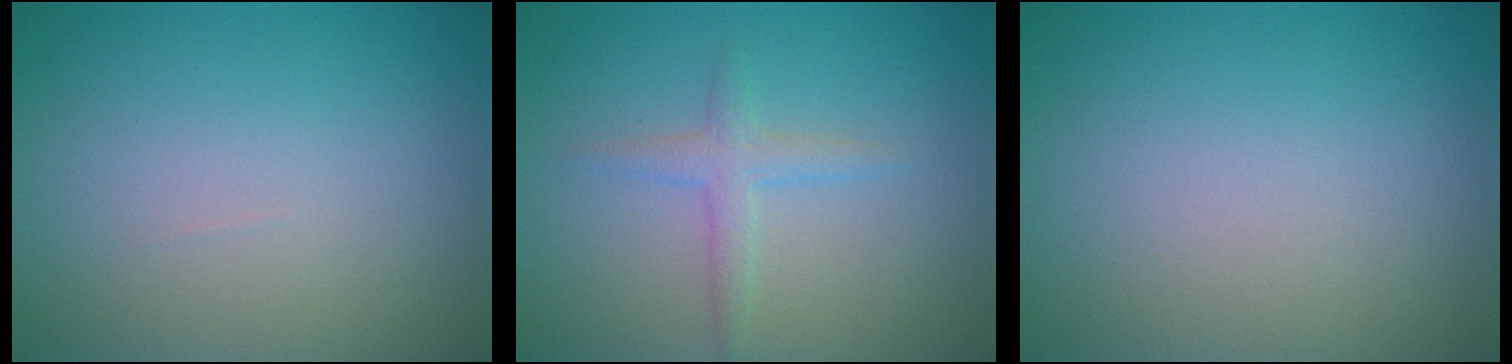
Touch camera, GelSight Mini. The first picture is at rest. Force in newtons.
{"total": 1.9, "press": 1.9, "slide": 0.1}
{"total": 0.0}